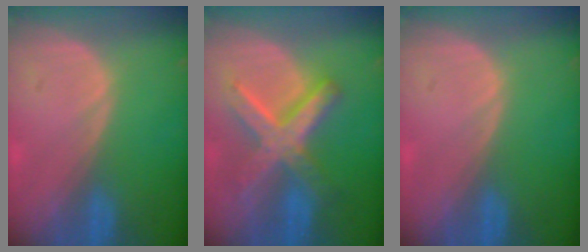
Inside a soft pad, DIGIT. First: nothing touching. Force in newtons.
{"total": 8.8, "press": 8.8, "slide": 0.7}
{"total": 0.0}